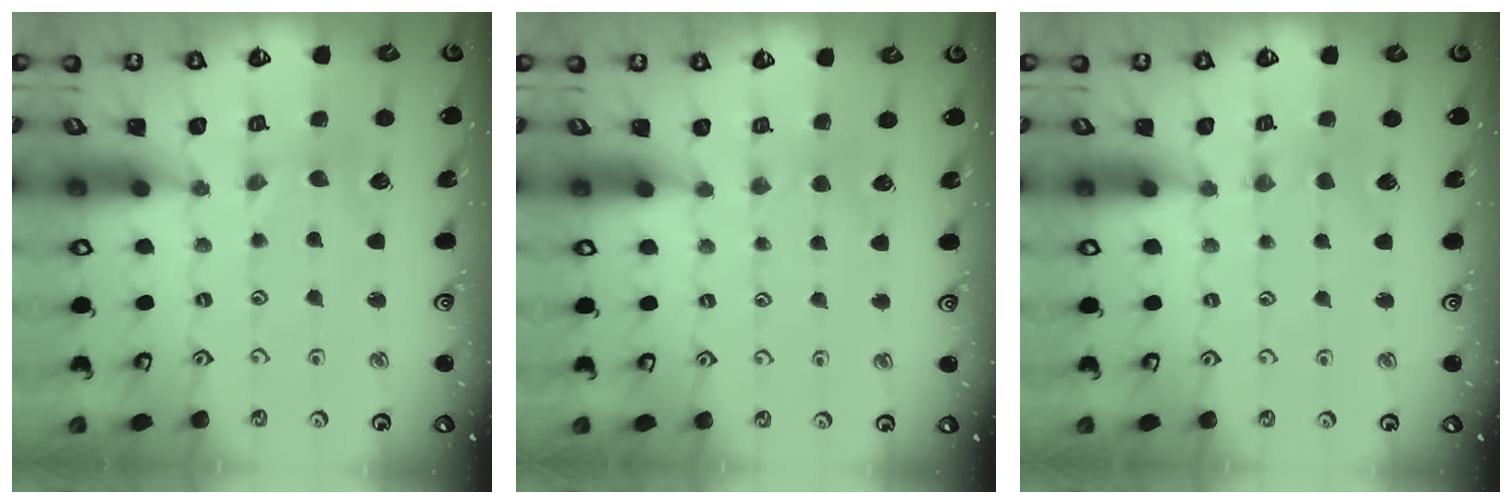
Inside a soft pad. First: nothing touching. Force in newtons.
{"total": 1.8, "press": 1.8, "slide": 0.3}
{"total": 0.0}